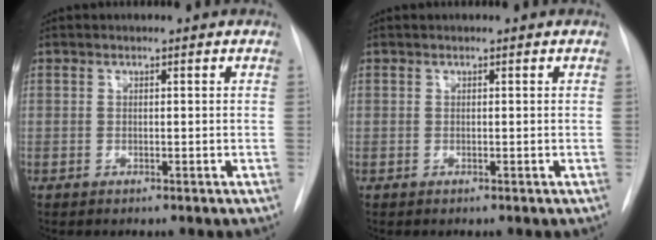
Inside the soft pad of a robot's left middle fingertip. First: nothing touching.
{"total": 0.0}